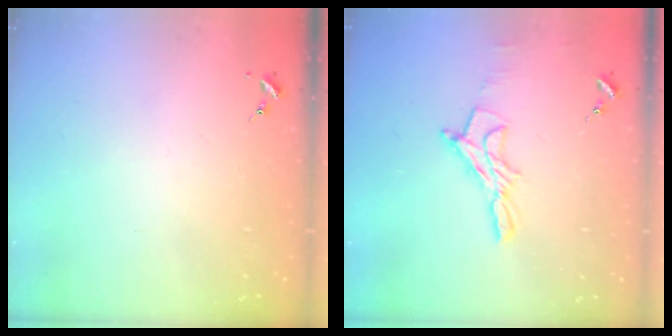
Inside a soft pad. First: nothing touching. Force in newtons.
{"total": 10.8, "press": 10.8, "slide": 0.7}